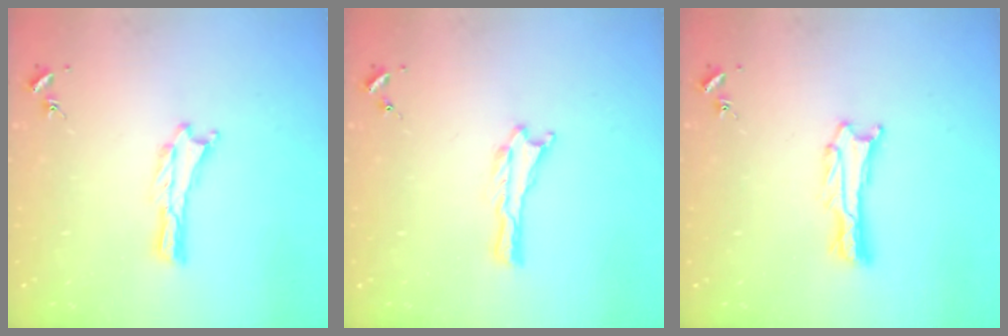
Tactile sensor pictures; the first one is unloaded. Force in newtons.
{"total": 0.0}
{"total": 0.9, "press": 0.9, "slide": 0.1}